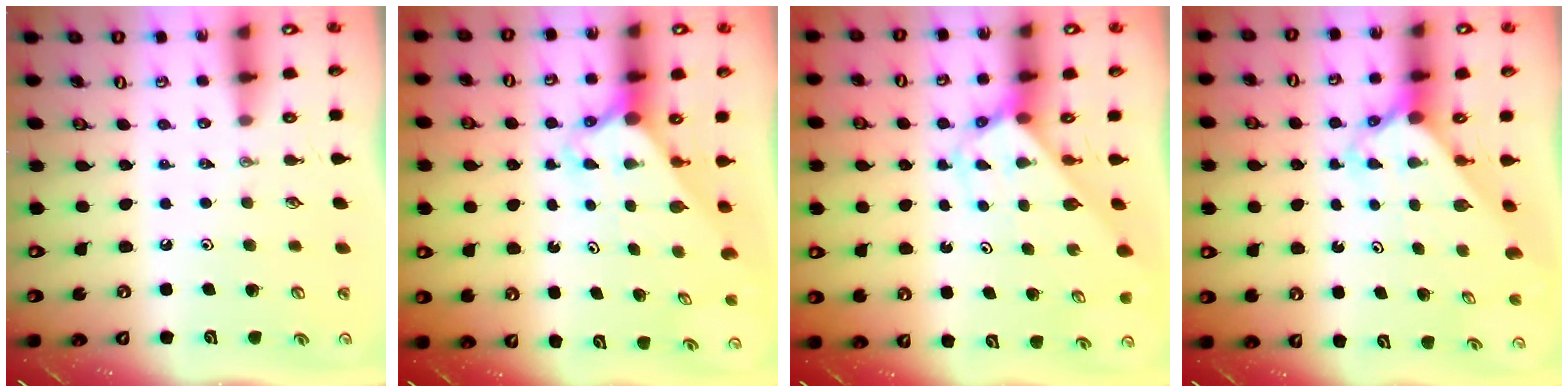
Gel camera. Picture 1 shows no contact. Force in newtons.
{"total": 2.5, "press": 2.5, "slide": 0.2}
{"total": 2.9, "press": 2.9, "slide": 0.2}
{"total": 2.6, "press": 2.6, "slide": 0.1}